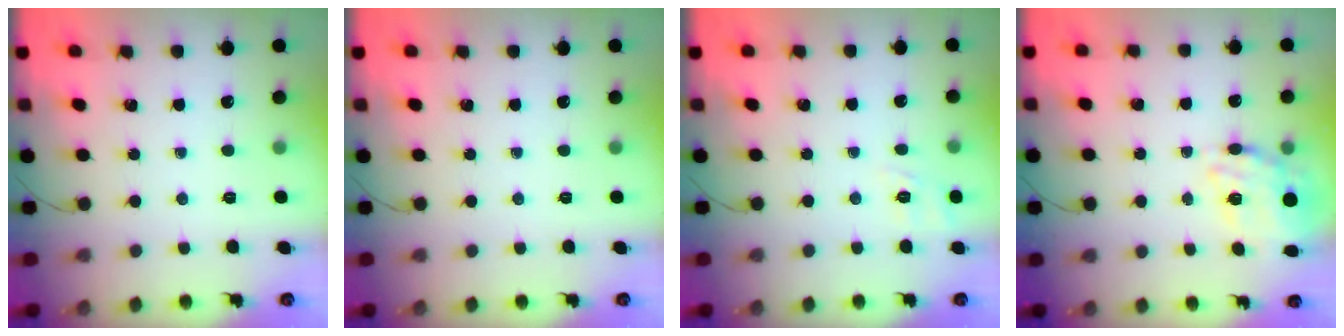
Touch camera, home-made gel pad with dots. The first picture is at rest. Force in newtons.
{"total": 0.0}
{"total": 3.0, "press": 2.4, "slide": 1.7}
{"total": 14.9, "press": 14.5, "slide": 3.4}